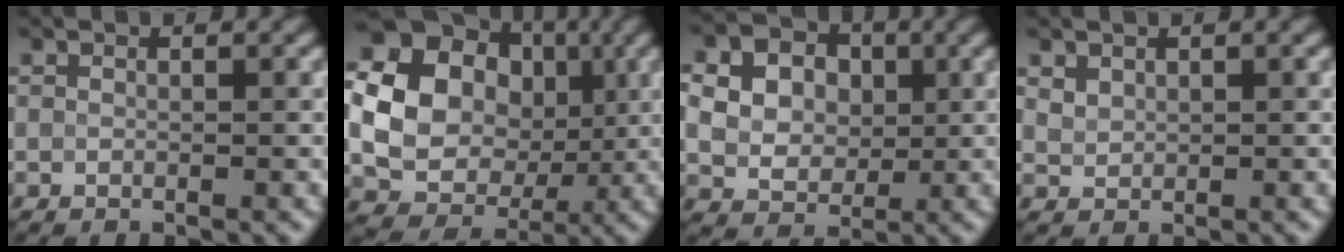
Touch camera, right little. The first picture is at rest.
{"total": 18.4, "force": [2.3, 16.7, 7.4], "torque": [-0.166, 0.016, 0.006]}
{"total": 9.8, "force": [2.7, 8.2, 4.7], "torque": [-0.110, 0.032, 0.047]}
{"total": 1.2, "force": [0.7, 0.8, 0.5], "torque": [-0.006, 0.000, 0.016]}